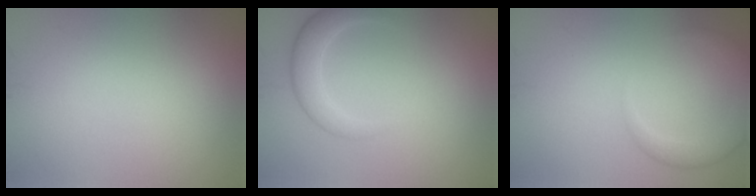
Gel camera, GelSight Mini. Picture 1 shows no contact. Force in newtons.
{"total": 2.7, "press": 2.6, "slide": 0.4}
{"total": 2.8, "press": 2.8, "slide": 0.3}